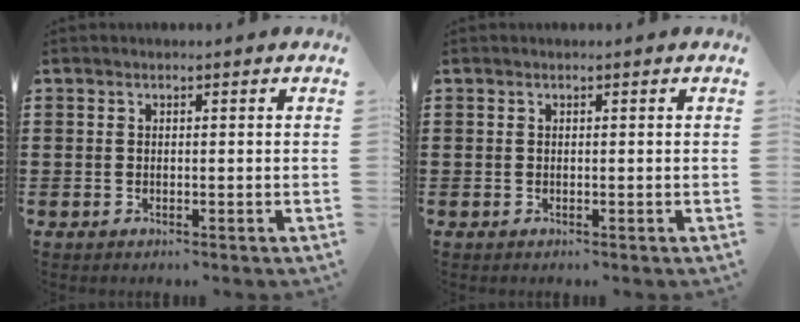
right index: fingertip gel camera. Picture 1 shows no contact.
{"total": 0.0}